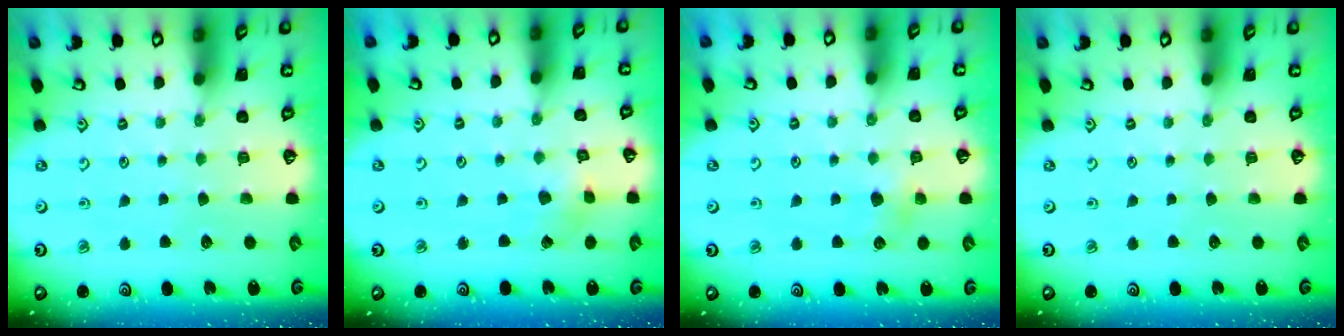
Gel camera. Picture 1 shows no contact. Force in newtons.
{"total": 2.3, "press": 2.2, "slide": 0.4}
{"total": 5.5, "press": 5.4, "slide": 0.5}
{"total": 0.0}